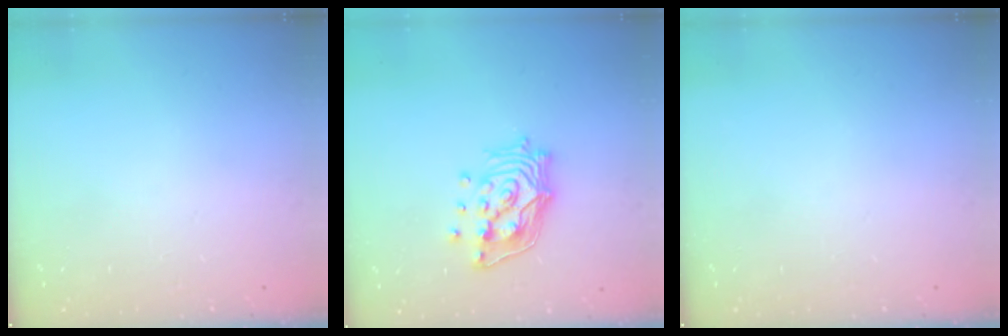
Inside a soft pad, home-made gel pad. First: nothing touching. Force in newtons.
{"total": 14.1, "press": 14.0, "slide": 1.7}
{"total": 0.0}